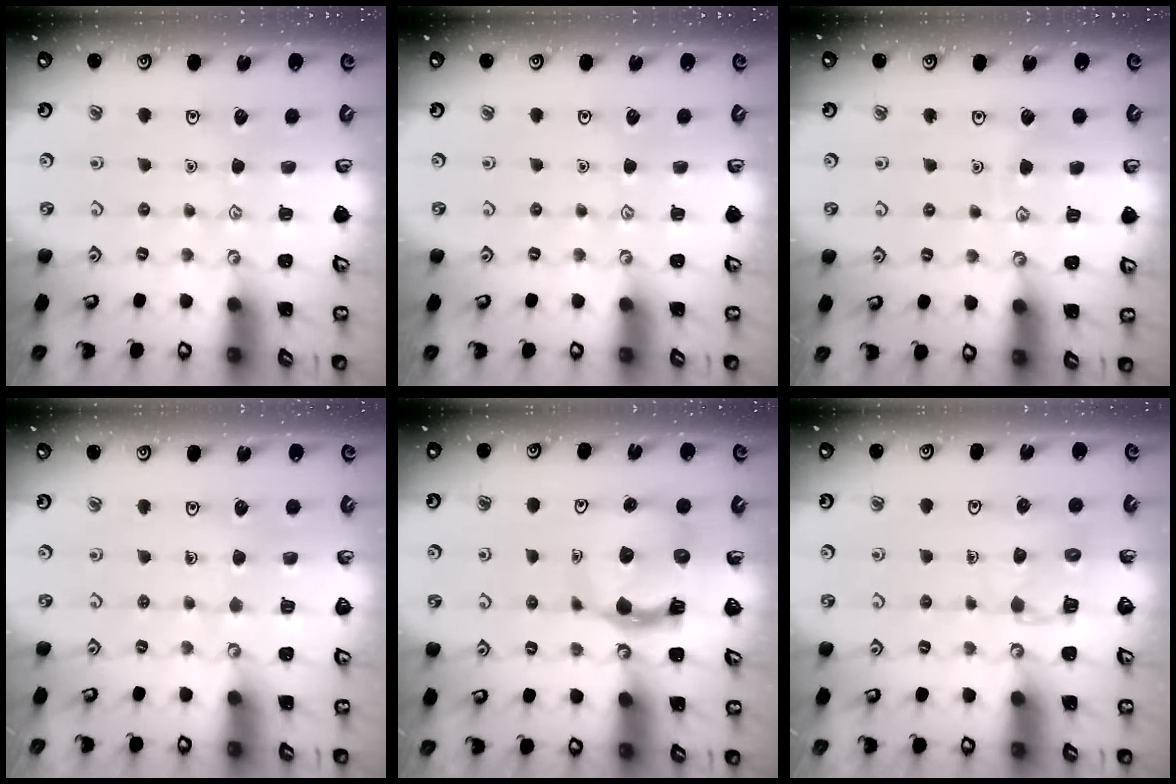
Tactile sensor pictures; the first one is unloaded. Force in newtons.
{"total": 0.0}
{"total": 3.2, "press": 3.2, "slide": 0.3}
{"total": 3.0, "press": 3.0, "slide": 0.2}
{"total": 8.7, "press": 8.6, "slide": 1.2}
{"total": 7.2, "press": 7.1, "slide": 0.4}